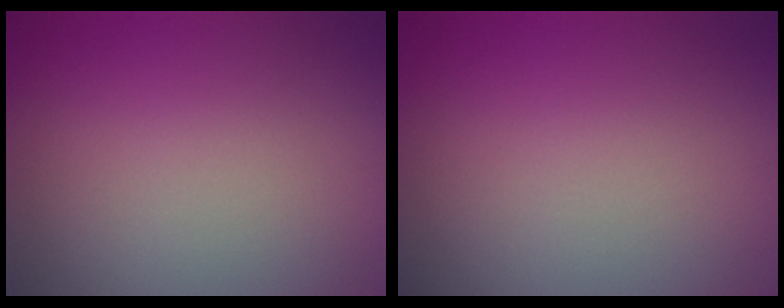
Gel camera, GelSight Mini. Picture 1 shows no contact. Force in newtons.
{"total": 0.0}